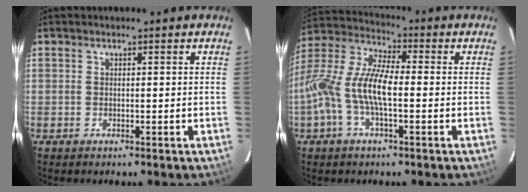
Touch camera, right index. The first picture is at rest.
{"total": 13.3, "force": [-2.4, 4.3, 12.4], "torque": [-0.255, 0.007, -0.052]}